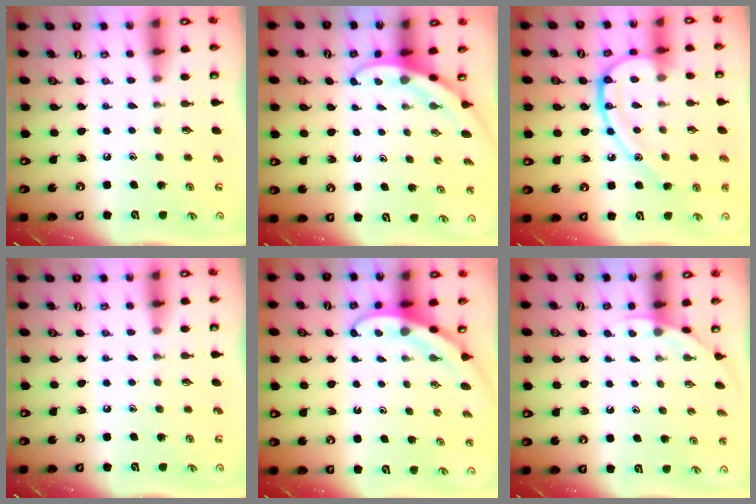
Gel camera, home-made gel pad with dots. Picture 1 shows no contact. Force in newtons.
{"total": 3.0, "press": 3.0, "slide": 0.1}
{"total": 15.8, "press": 15.8, "slide": 1.1}
{"total": 0.0}
{"total": 3.6, "press": 3.6, "slide": 0.4}
{"total": 1.9, "press": 1.9, "slide": 0.1}